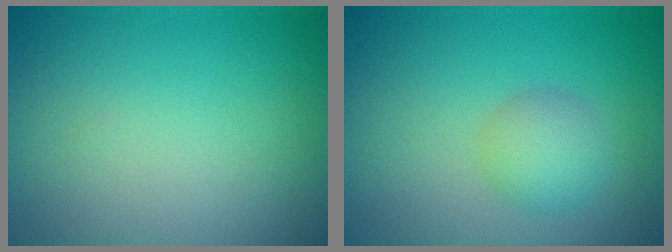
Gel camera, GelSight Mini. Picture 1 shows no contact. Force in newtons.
{"total": 2.4, "press": 2.4, "slide": 0.1}